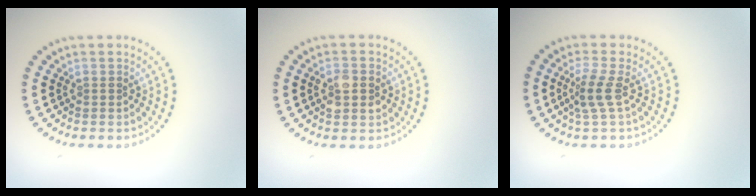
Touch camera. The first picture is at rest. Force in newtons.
{"total": 2.8, "press": 2.8, "slide": 0.1}
{"total": 2.2, "press": 1.7, "slide": 1.4}